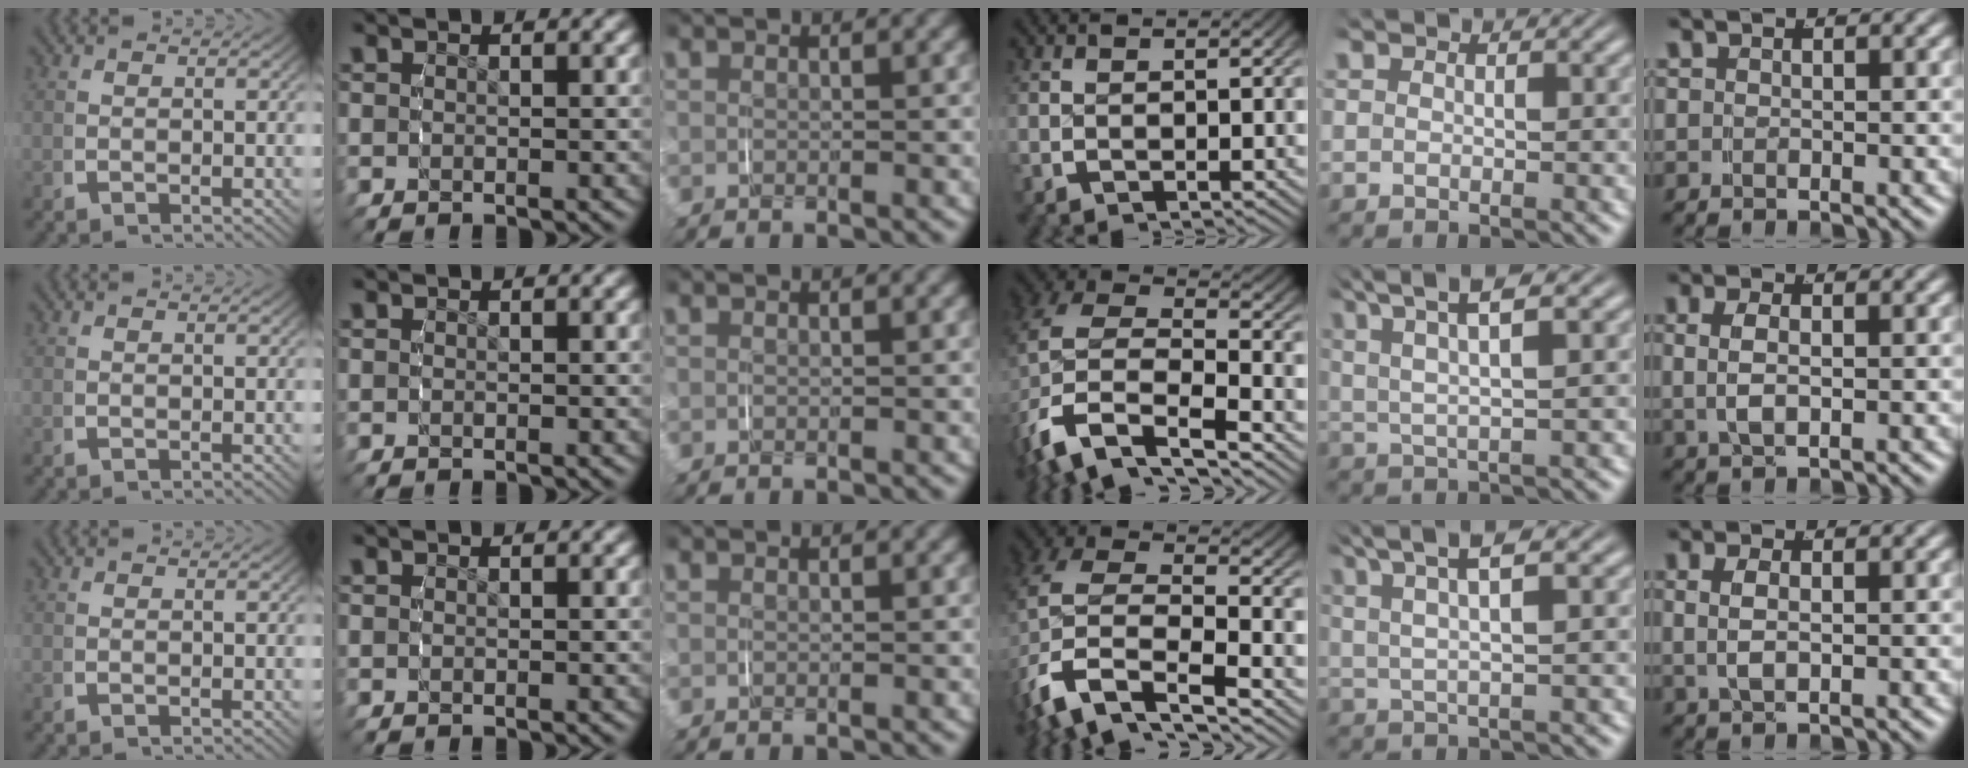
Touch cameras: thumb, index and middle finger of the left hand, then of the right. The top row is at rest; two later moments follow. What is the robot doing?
{"motion": "grasp_and_lifting", "object": "shirt"}